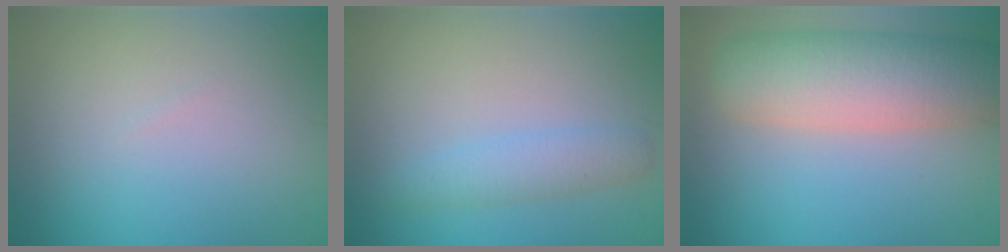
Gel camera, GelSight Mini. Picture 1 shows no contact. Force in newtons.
{"total": 2.5, "press": 2.5, "slide": 0.0}
{"total": 8.1, "press": 8.1, "slide": 0.5}